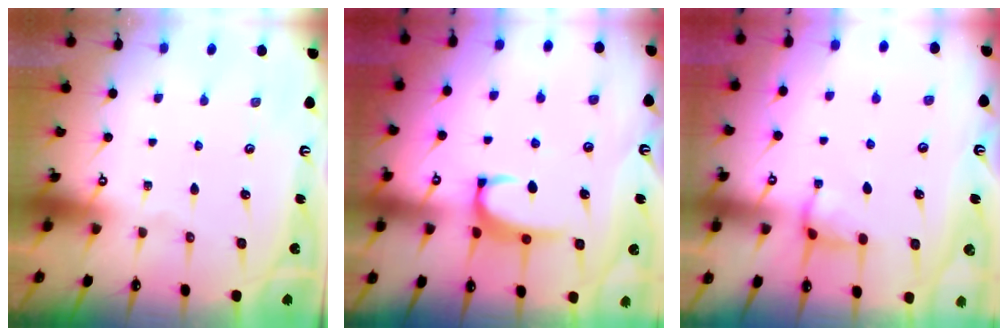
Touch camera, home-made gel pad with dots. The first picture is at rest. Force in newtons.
{"total": 2.3, "press": 2.2, "slide": 0.8}
{"total": 2.0, "press": 1.9, "slide": 0.7}